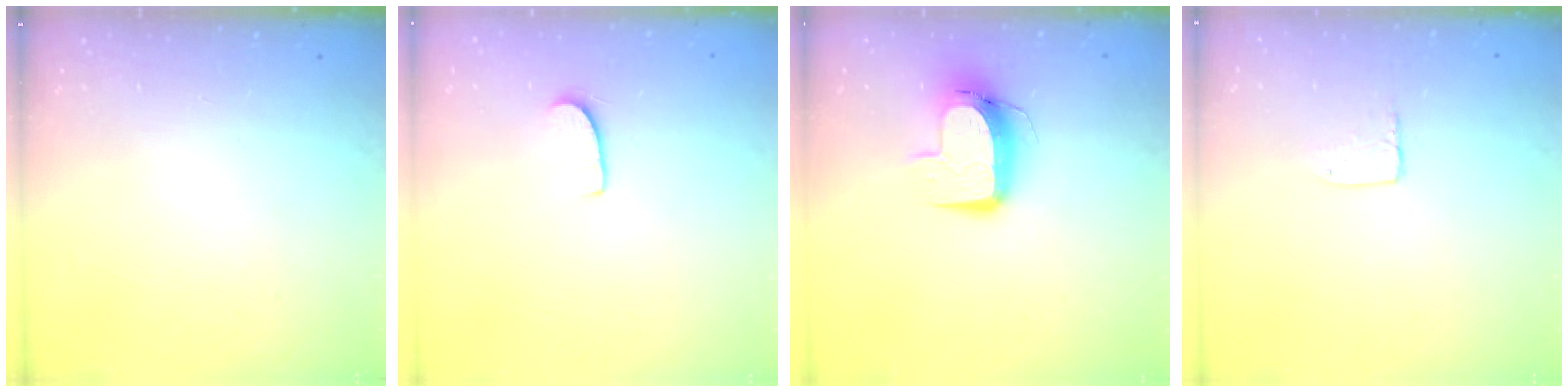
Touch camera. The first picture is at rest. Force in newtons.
{"total": 5.7, "press": 5.7, "slide": 0.3}
{"total": 10.4, "press": 10.4, "slide": 1.1}
{"total": 3.6, "press": 3.6, "slide": 0.3}